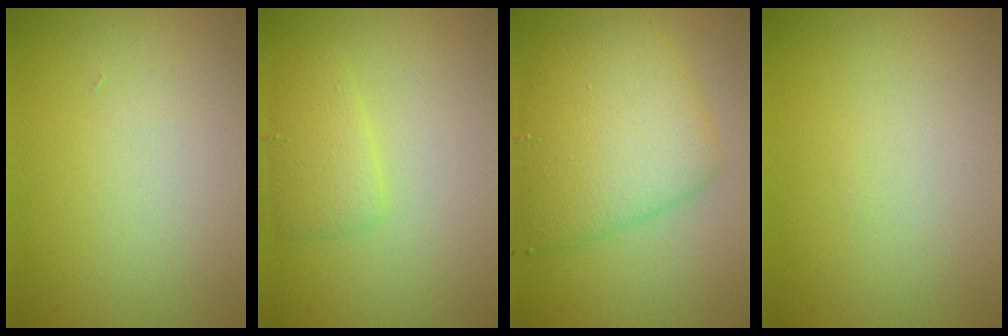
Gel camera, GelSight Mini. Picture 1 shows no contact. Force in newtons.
{"total": 2.1, "press": 2.1, "slide": 0.1}
{"total": 6.4, "press": 6.3, "slide": 0.2}
{"total": 0.0}